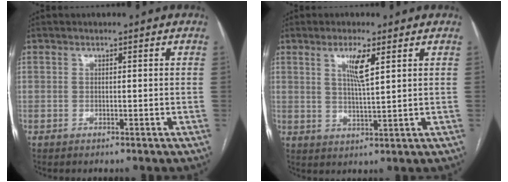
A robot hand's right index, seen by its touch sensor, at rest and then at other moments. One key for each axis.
{"total": 4.8, "fx": 2.2, "fy": 0.2, "fz": 4.2, "tx": -0.080, "ty": -0.005, "tz": 0.042}